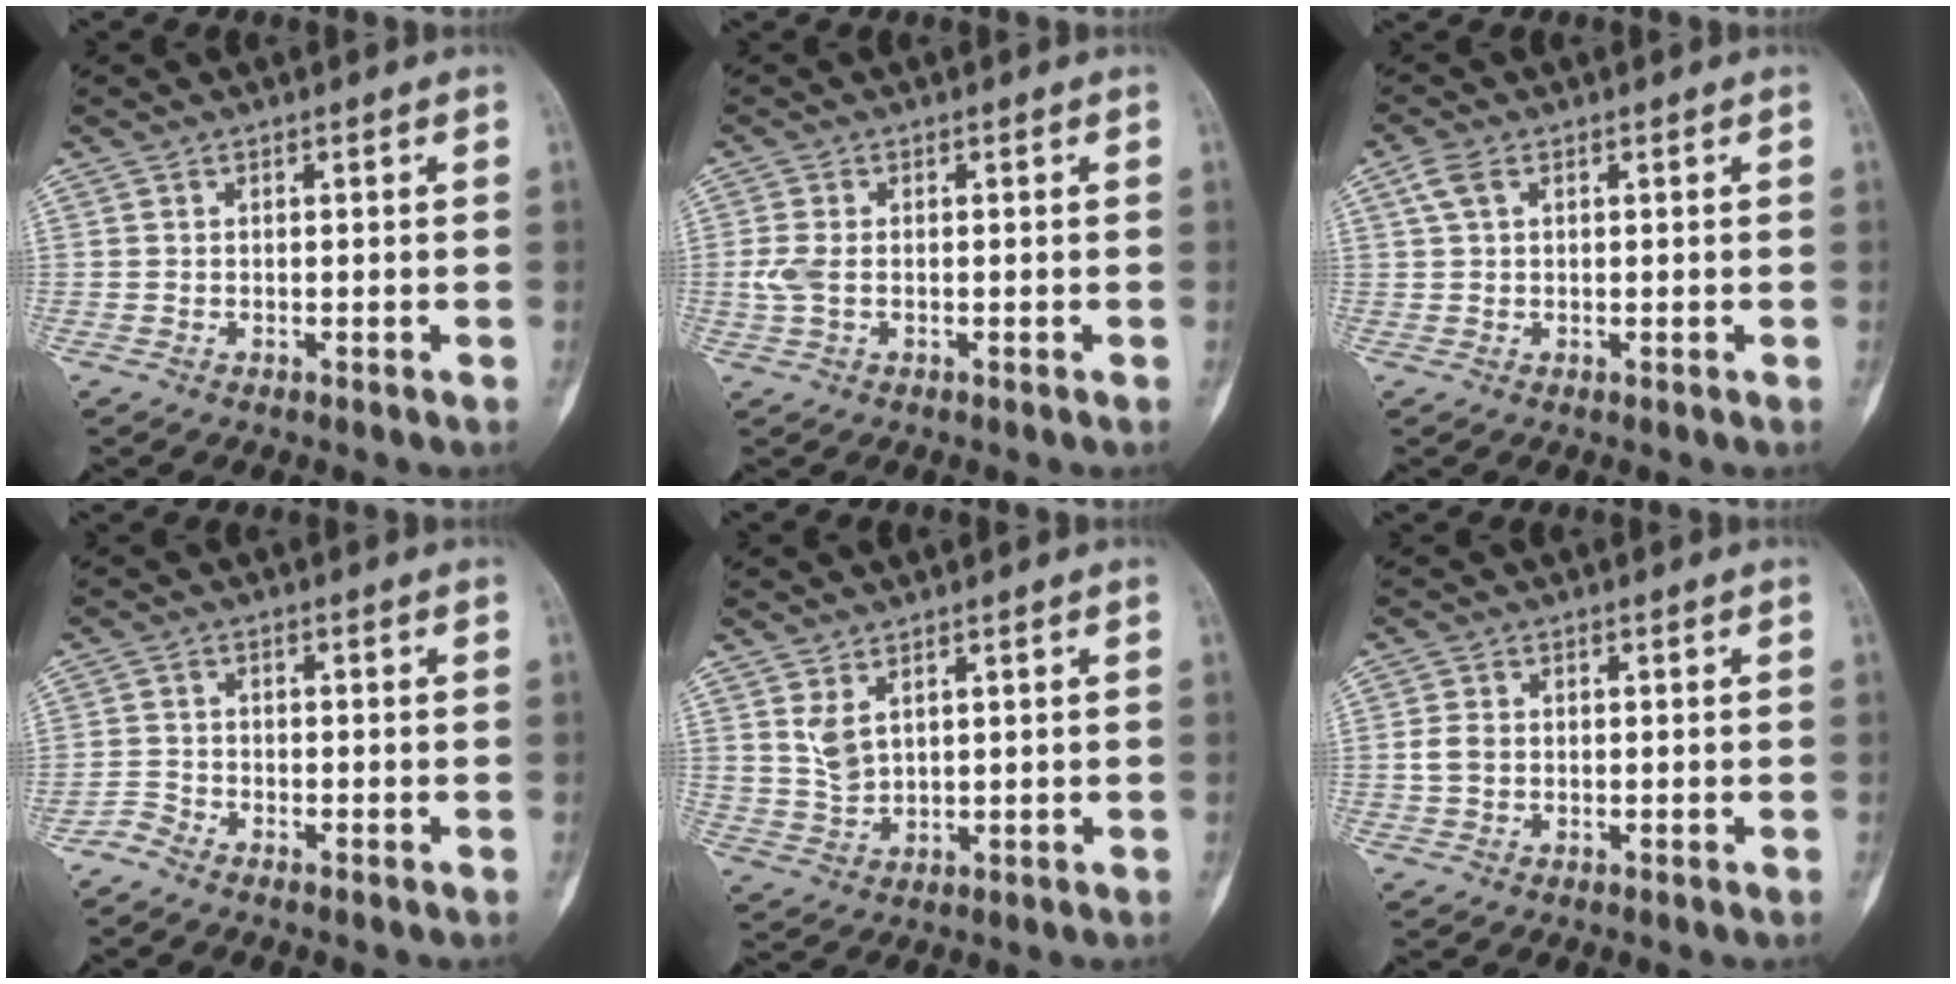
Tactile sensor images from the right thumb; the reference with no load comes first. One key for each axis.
{"total": 3.1, "fx": -0.3, "fy": 1.7, "fz": 2.6, "tx": -0.073, "ty": 0.001, "tz": -0.009}
{"total": 2.9, "fx": 1.1, "fy": 1.8, "fz": 2.0, "tx": -0.047, "ty": 0.013, "tz": 0.023}
{"total": 2.2, "fx": -2.1, "fy": 0.5, "fz": 0.3, "tx": -0.006, "ty": 0.005, "tz": -0.048}
{"total": 4.1, "fx": 1.8, "fy": 2.4, "fz": 2.9, "tx": -0.052, "ty": -0.013, "tz": 0.046}
{"total": 2.5, "fx": -0.1, "fy": 2.0, "fz": 1.6, "tx": -0.033, "ty": 0.006, "tz": -0.004}